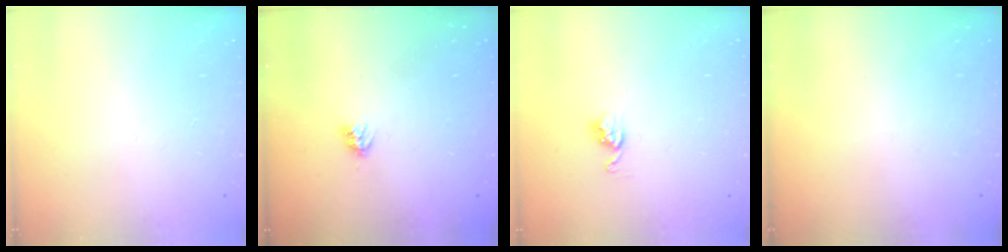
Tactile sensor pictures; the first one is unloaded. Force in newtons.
{"total": 3.6, "press": 3.6, "slide": 0.1}
{"total": 5.1, "press": 5.0, "slide": 0.5}
{"total": 0.0}